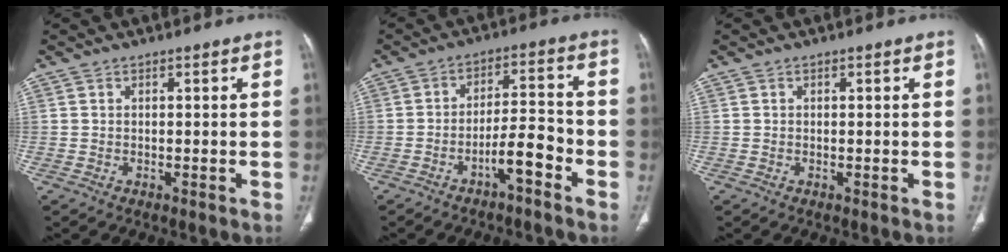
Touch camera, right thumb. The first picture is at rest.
{"total": 6.9, "force": [-3.9, 1.9, 5.4], "torque": [-0.084, 0.041, -0.063]}
{"total": 0.0}